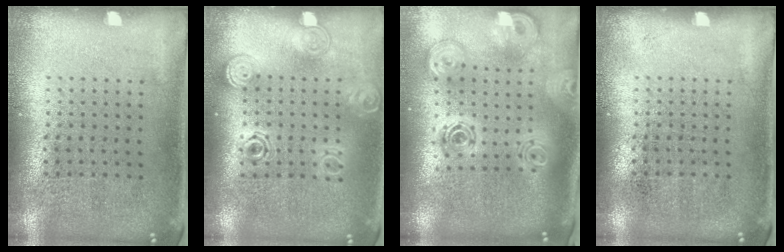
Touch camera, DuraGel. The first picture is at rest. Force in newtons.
{"total": 1.5, "press": 1.2, "slide": 0.9}
{"total": 2.6, "press": 1.9, "slide": 1.8}
{"total": 0.0}